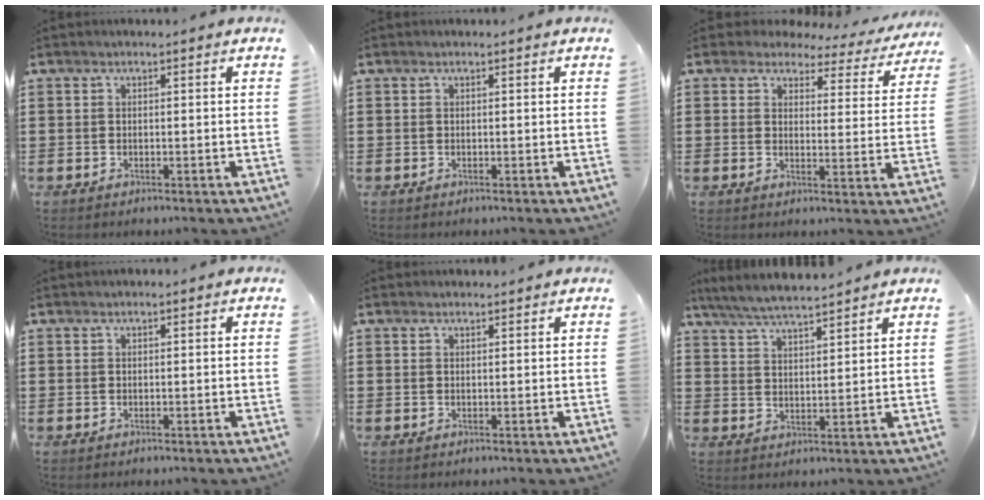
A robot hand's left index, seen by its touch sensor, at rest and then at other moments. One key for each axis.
{"total": 0.0}
{"total": 3.3, "fx": 2.8, "fy": 1.4, "fz": 1.1, "tx": -0.038, "ty": -0.012, "tz": 0.045}
{"total": 0.0}
{"total": 0.8, "fx": 0.8, "fy": 0.2, "fz": 0.1, "tx": -0.003, "ty": 0.000, "tz": 0.017}
{"total": 5.5, "fx": 5.2, "fy": 0.4, "fz": 1.9, "tx": -0.053, "ty": -0.016, "tz": 0.094}